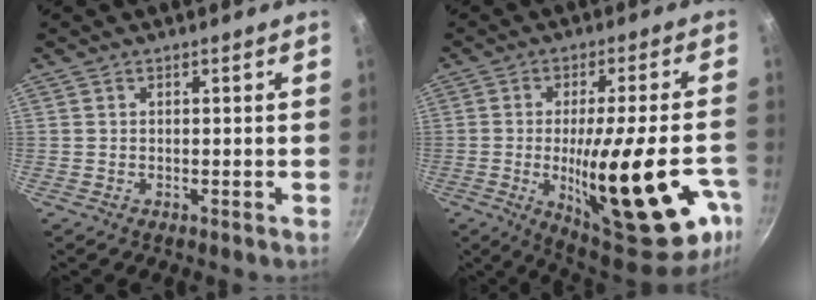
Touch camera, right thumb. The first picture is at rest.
{"total": 27.4, "force": [-8.7, 7.6, 24.8], "torque": [-0.315, -0.002, -0.111]}